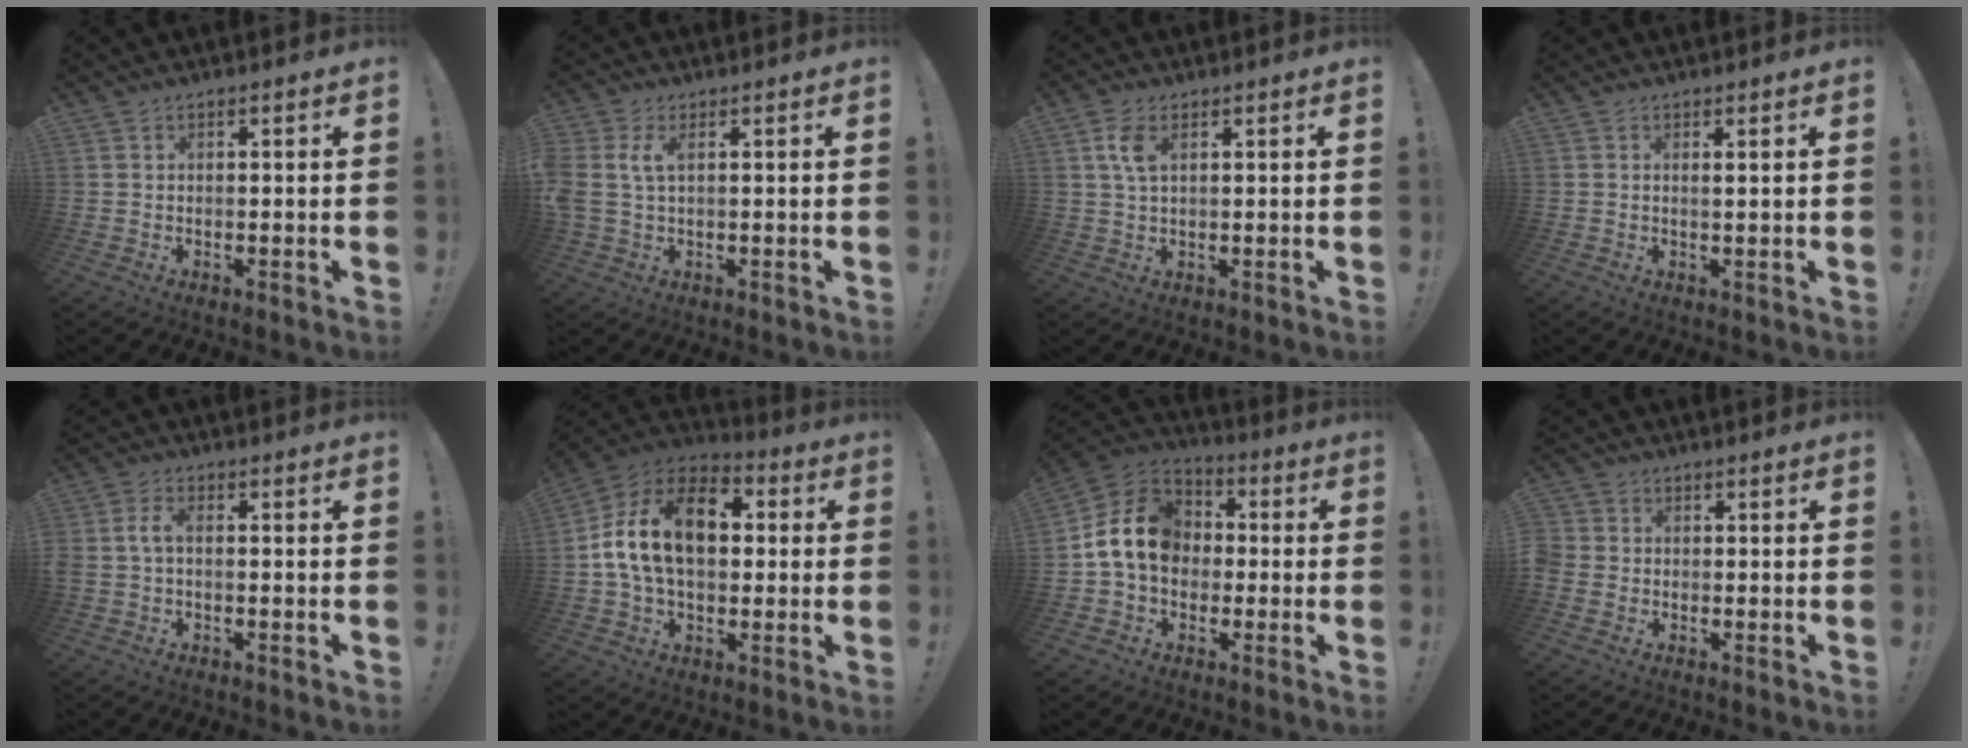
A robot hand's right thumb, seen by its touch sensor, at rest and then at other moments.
{"total": 5.0, "force": [1.4, 2.2, 4.2], "torque": [-0.088, -0.007, 0.021]}
{"total": 5.2, "force": [1.8, 2.8, 4.0], "torque": [-0.082, 0.001, 0.030]}
{"total": 1.4, "force": [0.9, -0.2, 1.0], "torque": [-0.005, -0.008, 0.012]}
{"total": 4.3, "force": [-0.6, 2.1, 3.6], "torque": [-0.078, 0.007, -0.014]}
{"total": 20.4, "force": [3.0, 12.7, 15.6], "torque": [-0.264, 0.013, 0.053]}
{"total": 15.2, "force": [0.9, 12.0, 9.2], "torque": [-0.157, 0.020, 0.023]}
{"total": 2.4, "force": [-1.2, 1.9, 1.0], "torque": [-0.021, 0.005, -0.023]}